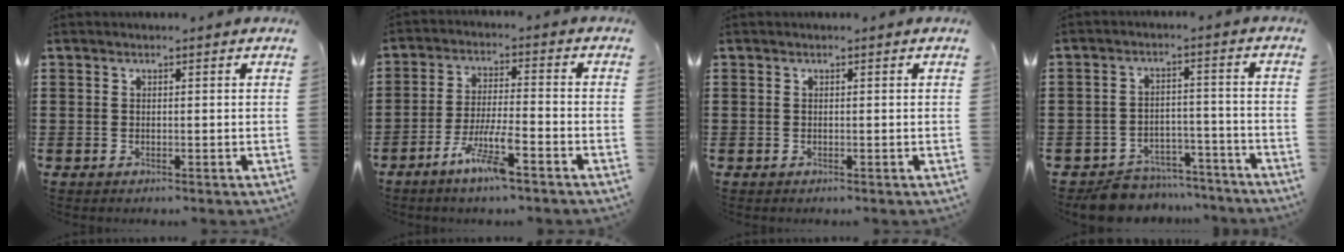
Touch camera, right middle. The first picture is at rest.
{"total": 7.4, "force": [-4.5, 1.1, 5.8], "torque": [-0.117, -0.005, -0.085]}
{"total": 0.0}
{"total": 6.4, "force": [-6.3, 1.3, 0.5], "torque": [-0.011, 0.017, -0.124]}